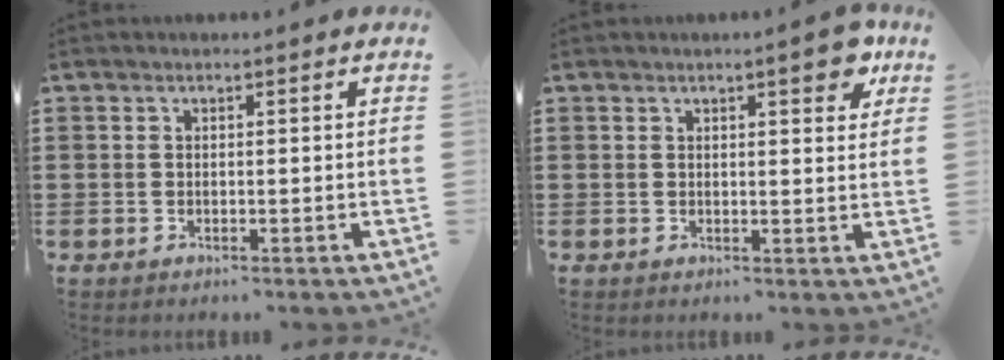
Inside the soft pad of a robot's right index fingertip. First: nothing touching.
{"total": 4.5, "force": [2.6, 1.2, 3.5], "torque": [-0.034, -0.007, 0.036]}